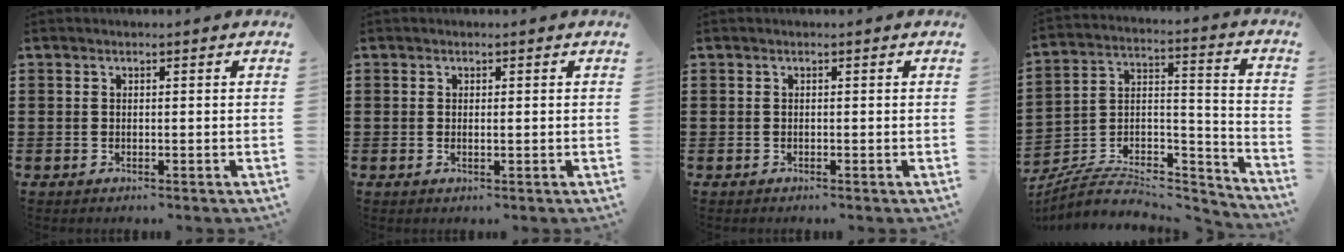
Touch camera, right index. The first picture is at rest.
{"total": 0.6, "force": [0.1, 0.1, 0.6], "torque": [-0.012, 0.000, 0.003]}
{"total": 0.0}
{"total": 6.1, "force": [-5.3, 2.5, 1.9], "torque": [-0.039, 0.004, -0.105]}